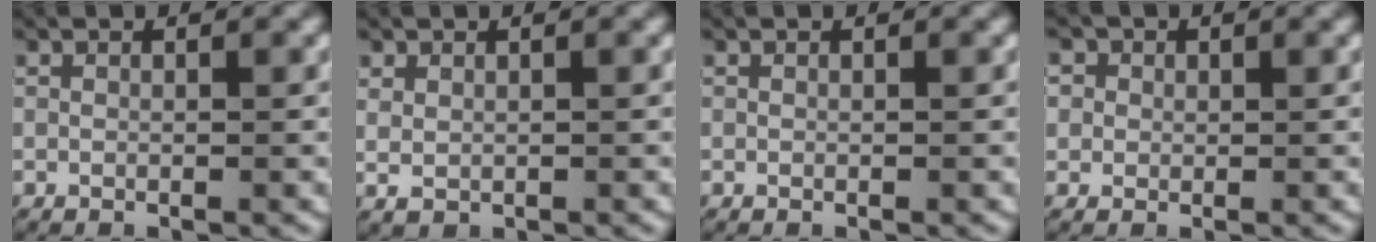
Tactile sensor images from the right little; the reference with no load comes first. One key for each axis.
{"total": 2.3, "fx": 0.5, "fy": 1.9, "fz": 1.1, "tx": -0.030, "ty": -0.003, "tz": 0.016}
{"total": 0.0}
{"total": 3.1, "fx": 0.7, "fy": 2.9, "fz": 0.7, "tx": -0.029, "ty": 0.003, "tz": 0.005}